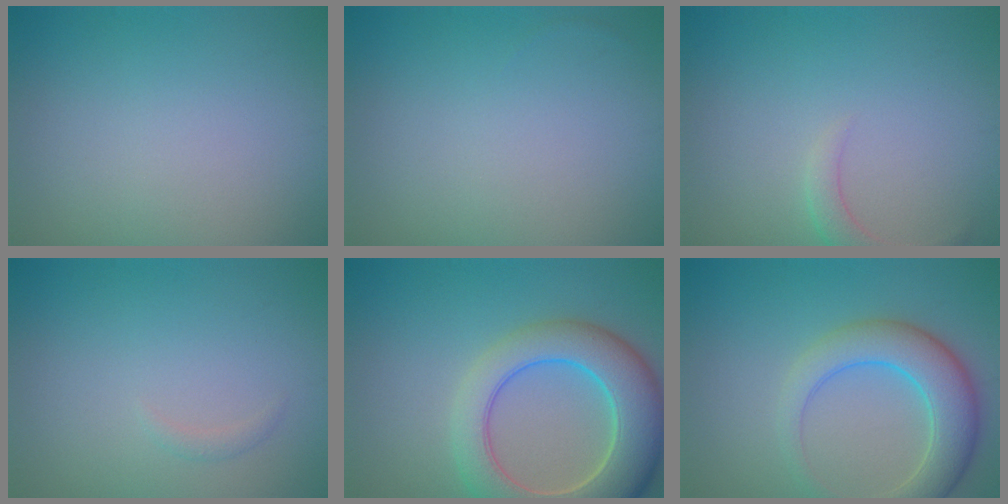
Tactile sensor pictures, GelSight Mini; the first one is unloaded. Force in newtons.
{"total": 0.0}
{"total": 1.9, "press": 1.8, "slide": 0.1}
{"total": 0.6, "press": 0.6, "slide": 0.1}
{"total": 9.1, "press": 9.1, "slide": 0.8}
{"total": 5.8, "press": 5.8, "slide": 0.1}